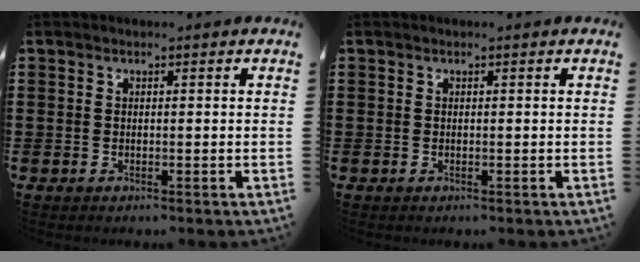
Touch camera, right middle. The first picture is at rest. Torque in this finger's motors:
{"motor_torque": [-0.21, -0.17, -0.02, 0.01]}